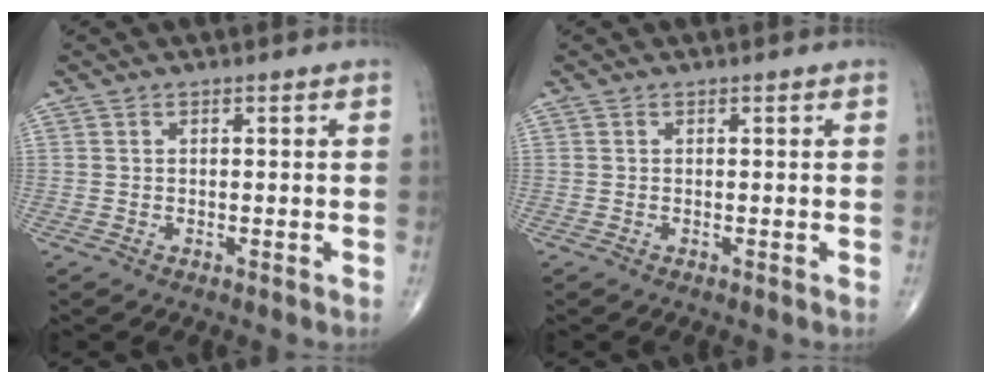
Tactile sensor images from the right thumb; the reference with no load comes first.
{"total": 0.0}